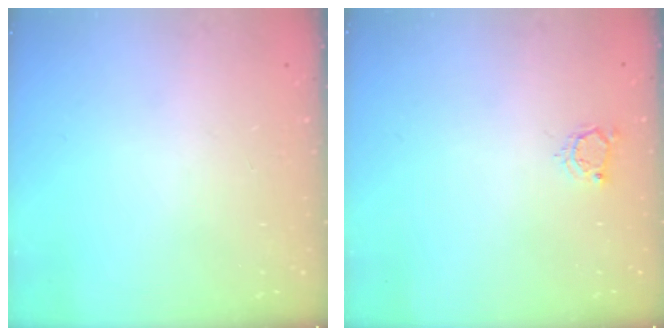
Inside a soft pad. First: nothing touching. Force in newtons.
{"total": 3.7, "press": 3.6, "slide": 0.6}